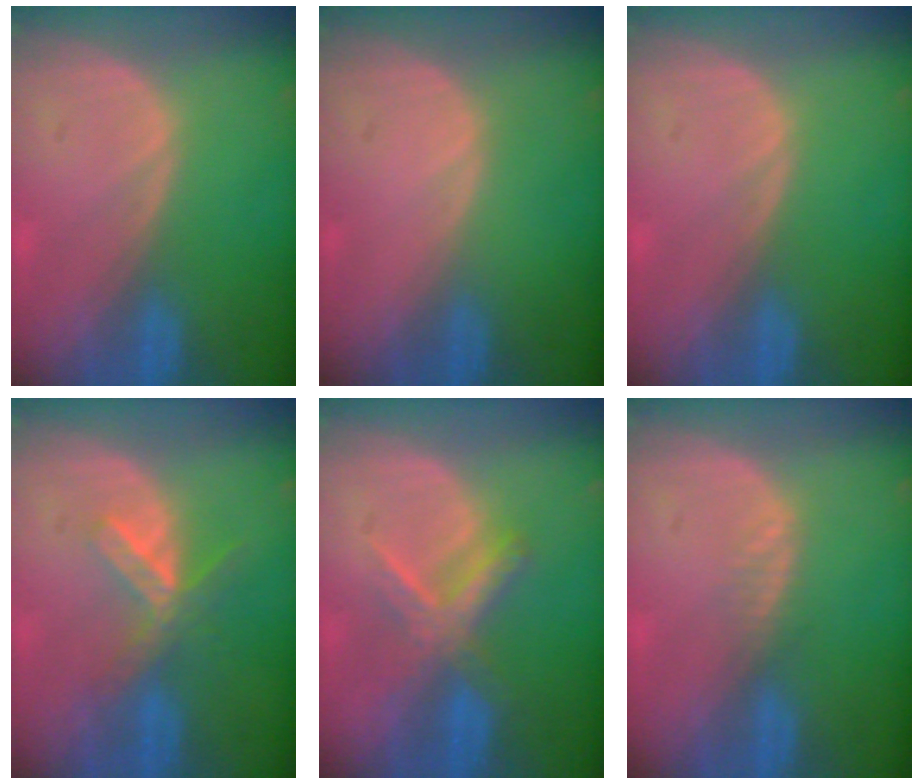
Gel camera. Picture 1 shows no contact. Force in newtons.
{"total": 0.0}
{"total": 0.0}
{"total": 5.2, "press": 5.0, "slide": 1.7}
{"total": 5.7, "press": 5.7, "slide": 0.4}
{"total": 1.4, "press": 1.3, "slide": 0.2}